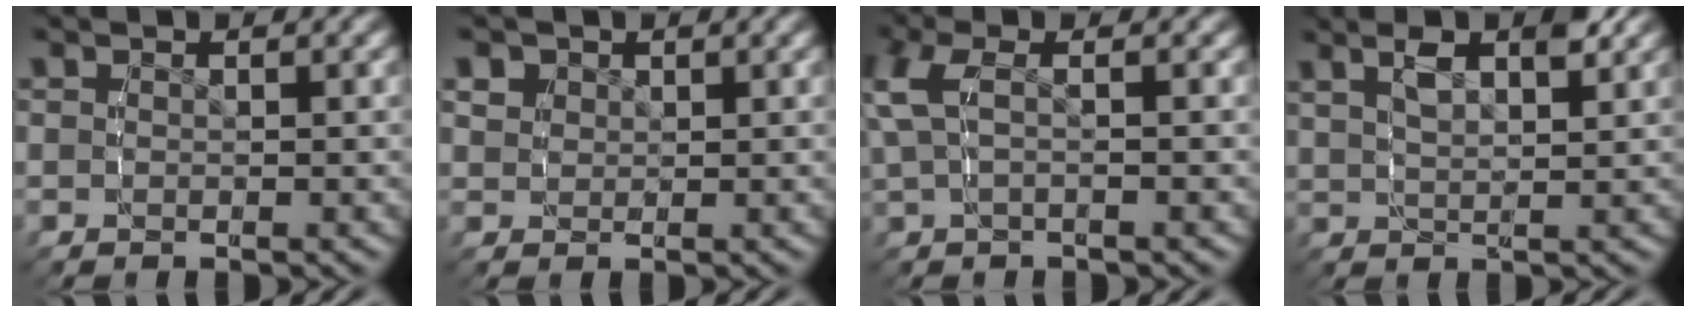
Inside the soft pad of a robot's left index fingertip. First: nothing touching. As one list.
[{"total": 2.0, "force": [1.2, 1.5, 0.7], "torque": [-0.017, -0.005, 0.031]}, {"total": 3.2, "force": [0.8, 1.3, 2.8], "torque": [-0.071, 0.010, 0.016]}, {"total": 4.3, "force": [2.4, 1.3, 3.3], "torque": [-0.047, 0.003, 0.045]}]